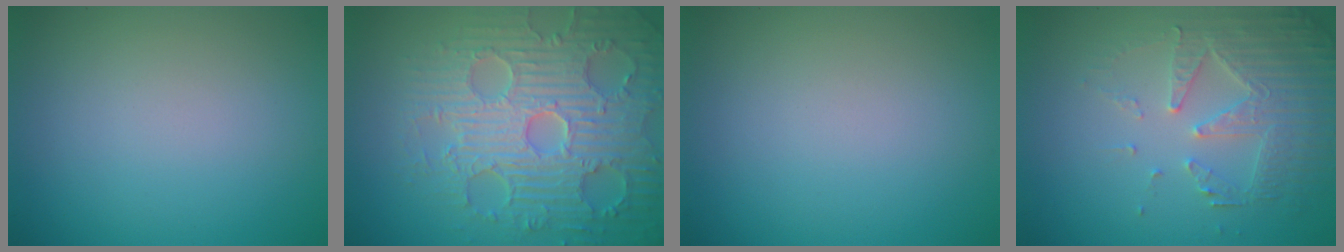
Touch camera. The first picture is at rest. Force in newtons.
{"total": 8.7, "press": 6.5, "slide": 5.9}
{"total": 0.0}
{"total": 5.2, "press": 3.7, "slide": 3.6}